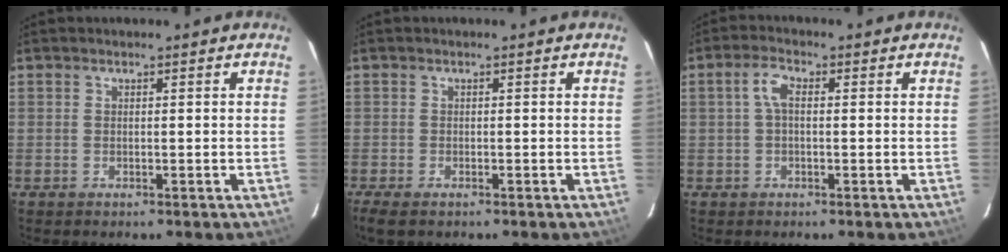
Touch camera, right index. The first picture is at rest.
{"total": 3.5, "force": [-2.5, 1.3, 2.1], "torque": [-0.048, -0.016, -0.045]}
{"total": 3.2, "force": [0.2, 1.6, 2.8], "torque": [-0.058, 0.011, 0.005]}